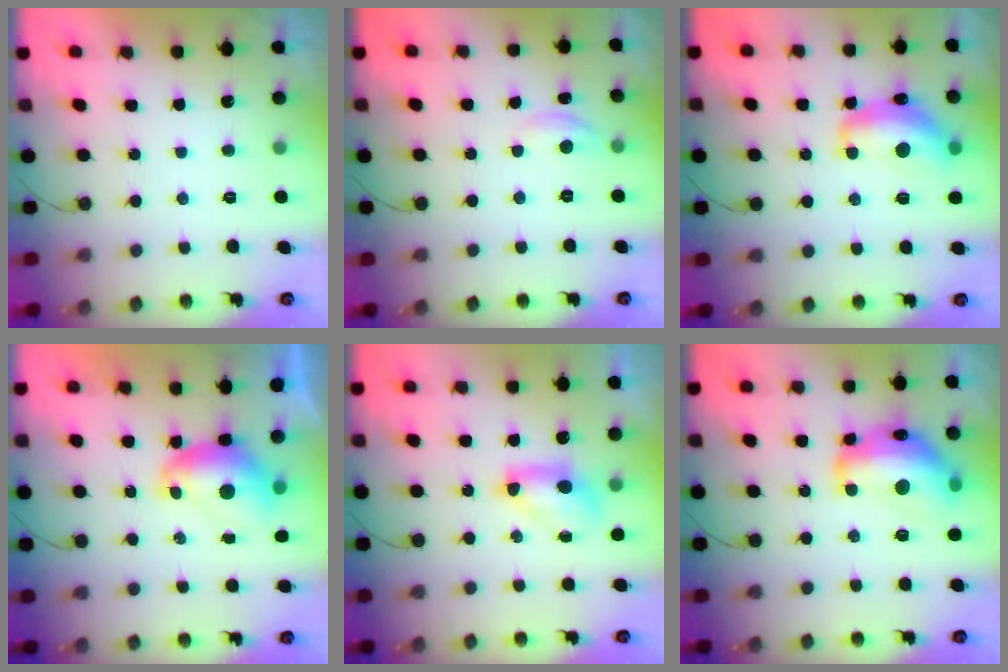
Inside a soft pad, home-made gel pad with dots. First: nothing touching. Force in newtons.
{"total": 3.3, "press": 3.3, "slide": 0.2}
{"total": 13.4, "press": 13.4, "slide": 0.9}
{"total": 8.3, "press": 8.2, "slide": 0.9}
{"total": 7.5, "press": 7.4, "slide": 1.1}
{"total": 18.6, "press": 18.5, "slide": 1.1}